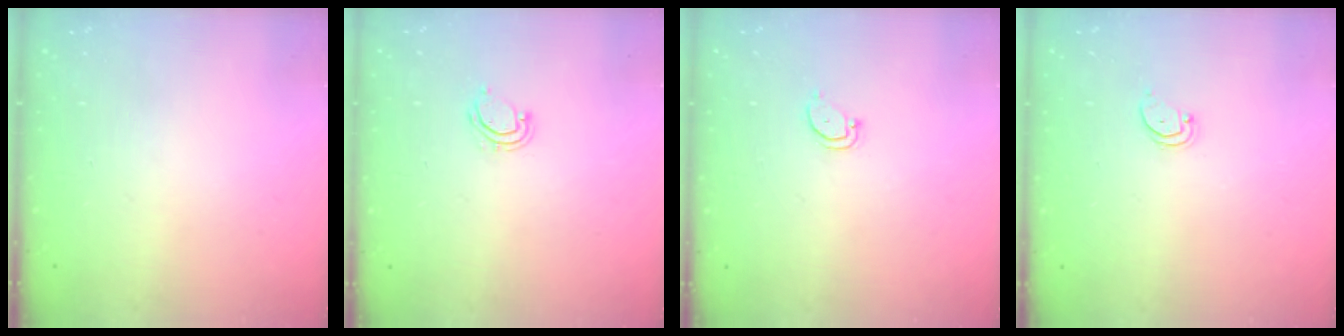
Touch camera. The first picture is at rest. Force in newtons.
{"total": 3.9, "press": 3.9, "slide": 0.4}
{"total": 2.5, "press": 2.5, "slide": 0.3}
{"total": 1.8, "press": 1.7, "slide": 0.2}